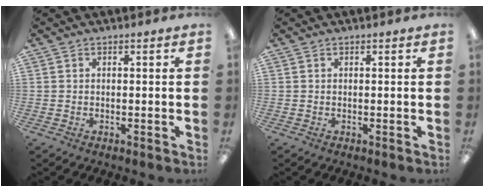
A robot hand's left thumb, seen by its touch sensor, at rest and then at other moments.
{"total": 0.0}